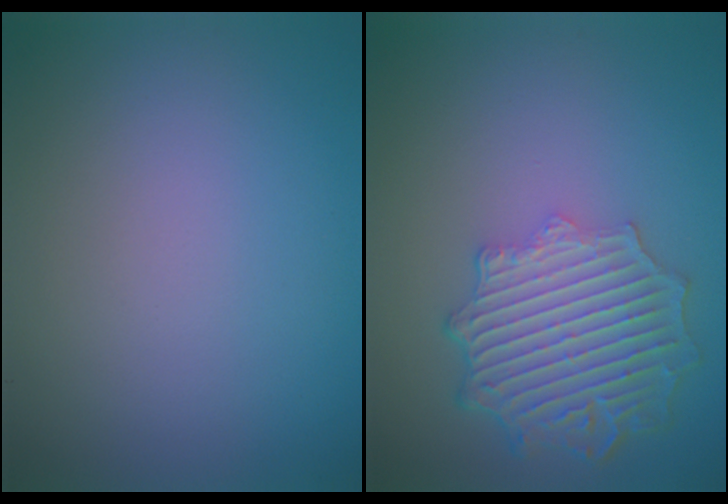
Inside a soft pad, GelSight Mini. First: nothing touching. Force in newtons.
{"total": 6.9, "press": 5.4, "slide": 4.3}